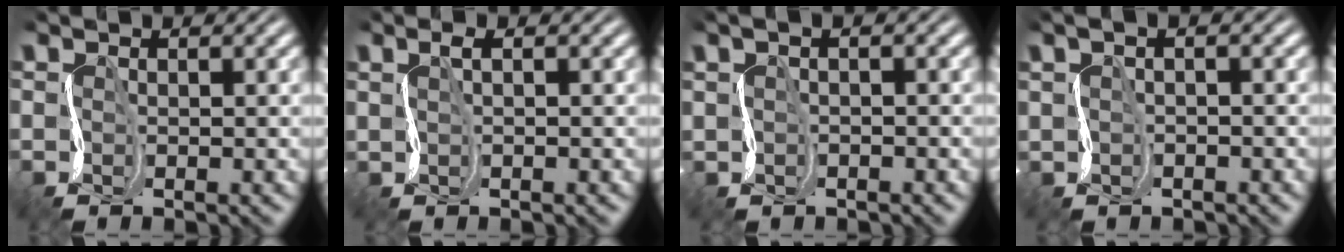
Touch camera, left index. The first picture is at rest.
{"total": 1.2, "force": [1.1, -0.4, -0.2], "torque": [-0.001, 0.012, 0.025]}
{"total": 0.8, "force": [0.8, 0.0, -0.1], "torque": [-0.004, 0.009, 0.019]}
{"total": 1.0, "force": [1.0, 0.0, 0.1], "torque": [-0.009, 0.011, 0.019]}